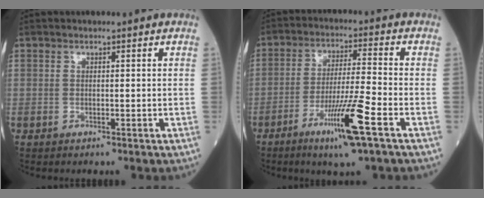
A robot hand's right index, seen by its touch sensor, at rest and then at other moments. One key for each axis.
{"total": 10.3, "fx": -5.3, "fy": -0.7, "fz": 8.8, "tx": -0.166, "ty": -0.018, "tz": -0.096}